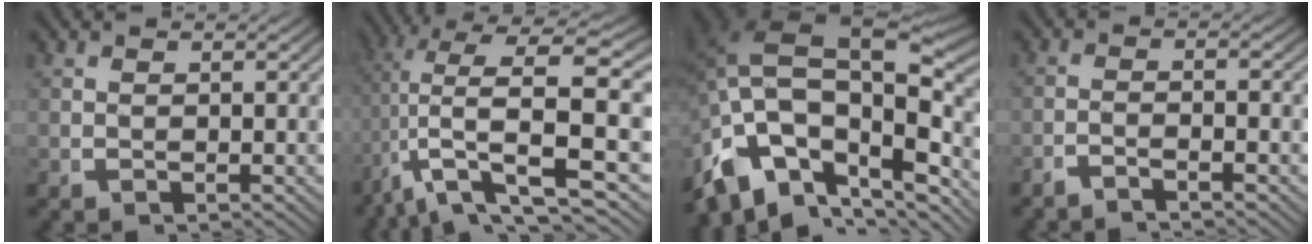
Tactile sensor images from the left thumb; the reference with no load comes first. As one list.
[{"total": 10.0, "force": [0.4, 4.1, 9.1], "torque": [-0.163, -0.010, 0.024]}, {"total": 16.6, "force": [-0.8, 10.2, 13.1], "torque": [-0.270, -0.038, 0.008]}, {"total": 2.0, "force": [-1.8, 0.0, 1.0], "torque": [-0.016, 0.002, -0.038]}]